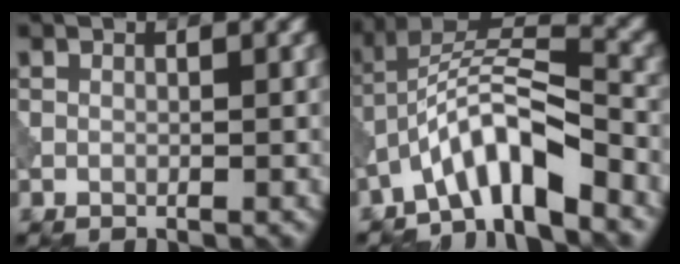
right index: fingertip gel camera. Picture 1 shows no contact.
{"total": 7.2, "force": [-4.6, 1.7, 5.2], "torque": [-0.086, 0.016, -0.088]}